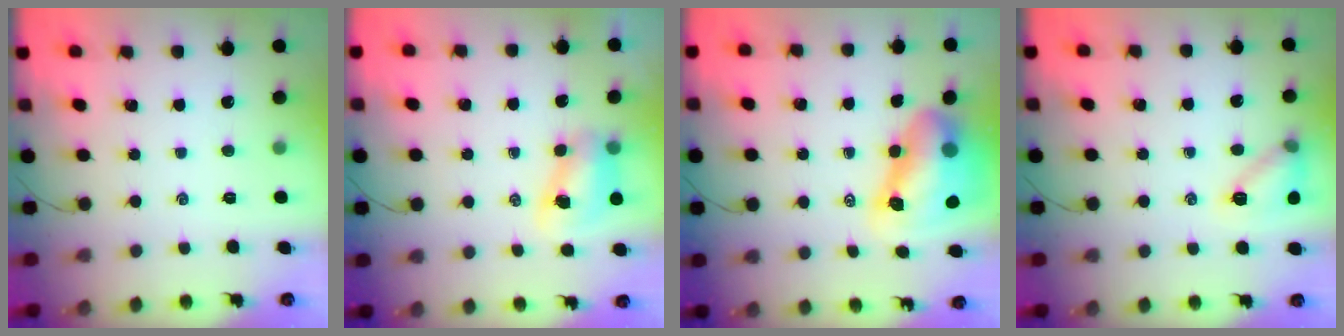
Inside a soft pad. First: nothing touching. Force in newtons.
{"total": 7.5, "press": 7.4, "slide": 1.0}
{"total": 12.9, "press": 12.3, "slide": 4.0}
{"total": 10.7, "press": 10.7, "slide": 0.3}